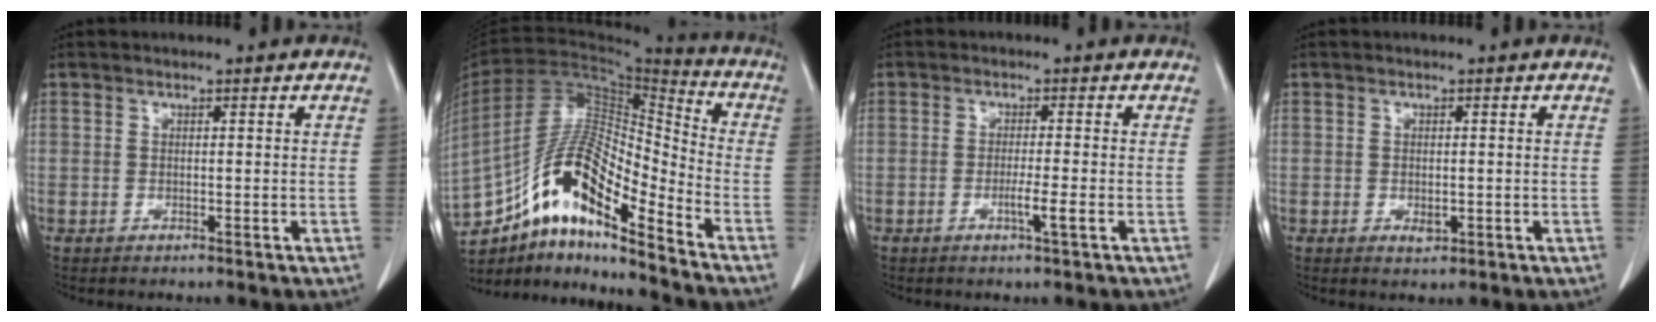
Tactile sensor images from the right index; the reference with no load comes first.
{"total": 16.4, "force": [-11.1, 3.1, 11.7], "torque": [-0.211, 0.027, -0.195]}
{"total": 2.9, "force": [-1.1, -0.4, 2.7], "torque": [-0.047, -0.005, -0.019]}
{"total": 1.5, "force": [-0.3, 0.9, 1.2], "torque": [-0.018, -0.002, 0.000]}